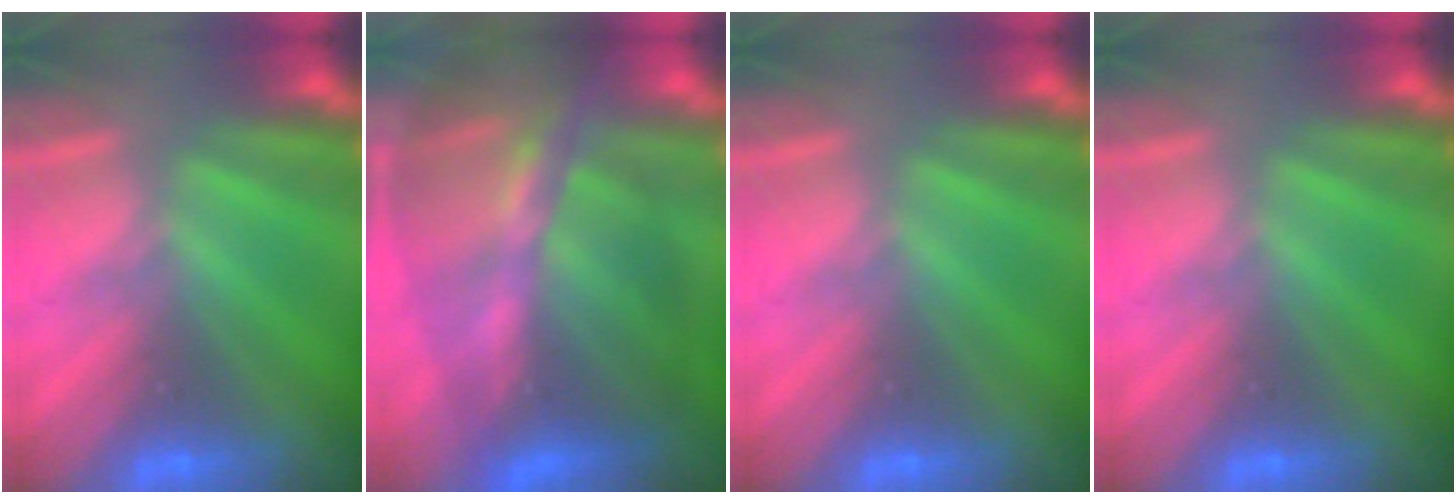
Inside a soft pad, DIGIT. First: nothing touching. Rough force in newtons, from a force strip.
{"total": 11.1}
{"total": 0.0}
{"total": 0.0}